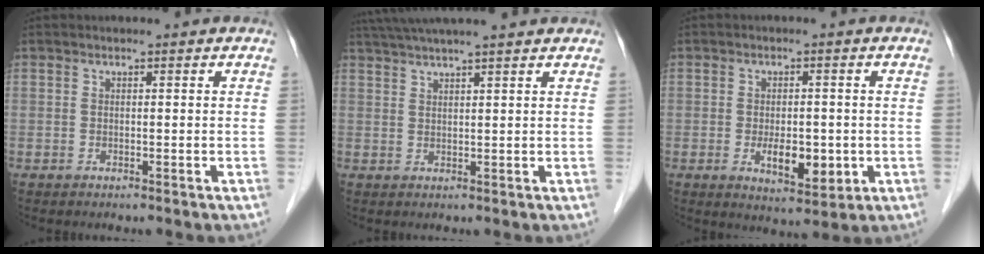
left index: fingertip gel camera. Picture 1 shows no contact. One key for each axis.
{"total": 12.0, "fx": 10.4, "fy": 0.1, "fz": 5.9, "tx": -0.103, "ty": 0.042, "tz": 0.150}
{"total": 6.3, "fx": -1.4, "fy": 2.8, "fz": 5.5, "tx": -0.089, "ty": -0.008, "tz": -0.012}